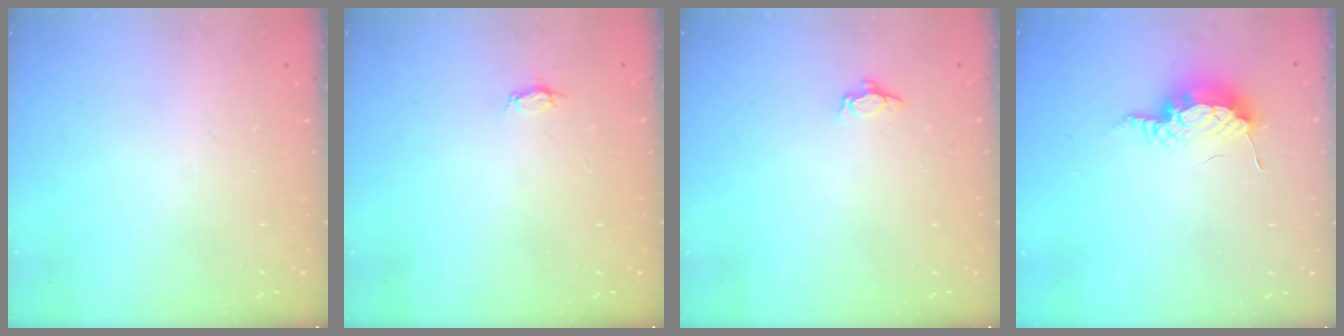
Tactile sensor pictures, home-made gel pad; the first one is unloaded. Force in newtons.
{"total": 2.8, "press": 2.8, "slide": 0.3}
{"total": 3.4, "press": 3.3, "slide": 0.5}
{"total": 8.3, "press": 8.3, "slide": 0.3}